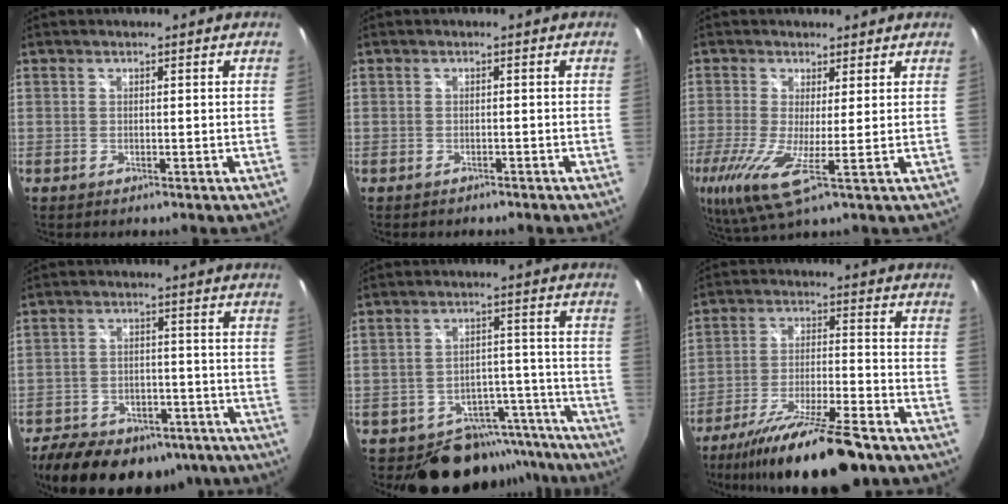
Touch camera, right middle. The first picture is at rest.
{"total": 1.2, "force": [-1.1, 0.5, 0.3], "torque": [-0.009, 0.000, -0.013]}
{"total": 9.0, "force": [-1.4, 1.3, 8.8], "torque": [-0.186, -0.028, -0.035]}
{"total": 20.8, "force": [-14.9, 10.8, 9.7], "torque": [-0.212, -0.001, -0.199]}
{"total": 14.4, "force": [-12.5, 6.9, 1.7], "torque": [-0.020, 0.058, -0.155]}
{"total": 19.7, "force": [-15.5, 3.1, 11.8], "torque": [-0.220, -0.038, -0.248]}